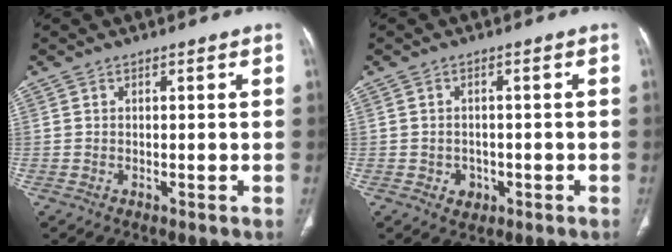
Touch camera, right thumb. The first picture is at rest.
{"total": 2.8, "force": [-1.0, 2.4, 1.2], "torque": [-0.007, 0.005, -0.007]}